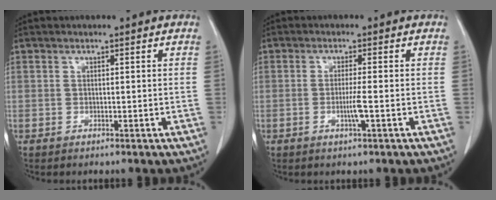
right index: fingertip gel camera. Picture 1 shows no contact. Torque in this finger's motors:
{"motor_torque": [-0.02, 0.01, 0.06, 0.01]}